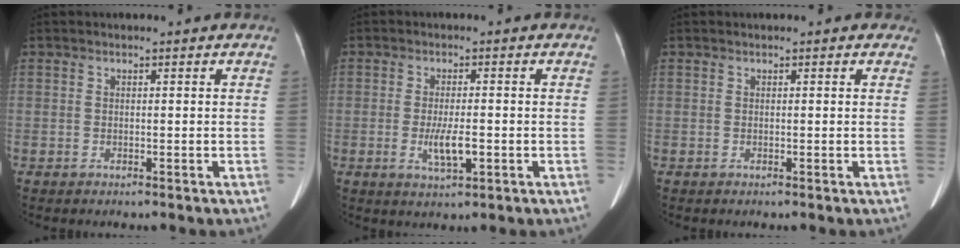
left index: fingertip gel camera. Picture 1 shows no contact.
{"total": 4.2, "force": [-1.2, 0.9, 3.9], "torque": [-0.083, -0.007, -0.016]}
{"total": 0.7, "force": [0.5, 0.5, 0.2], "torque": [0.003, 0.002, 0.001]}